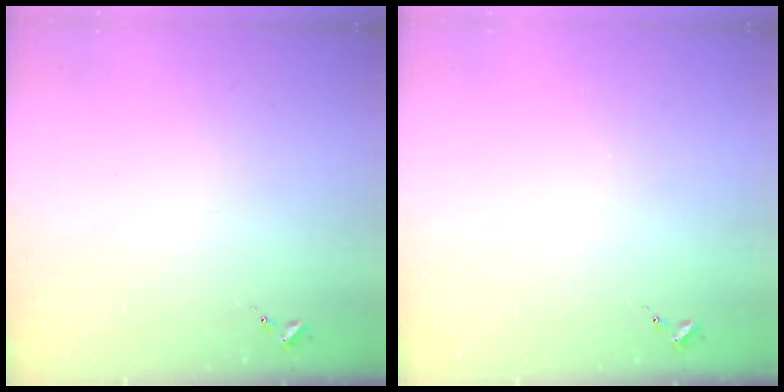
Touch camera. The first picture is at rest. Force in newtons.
{"total": 0.0}